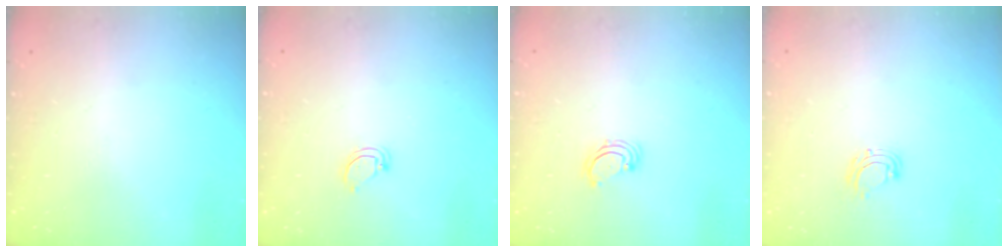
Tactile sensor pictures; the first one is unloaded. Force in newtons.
{"total": 3.6, "press": 3.6, "slide": 0.2}
{"total": 2.6, "press": 2.6, "slide": 0.3}
{"total": 6.2, "press": 6.1, "slide": 0.5}